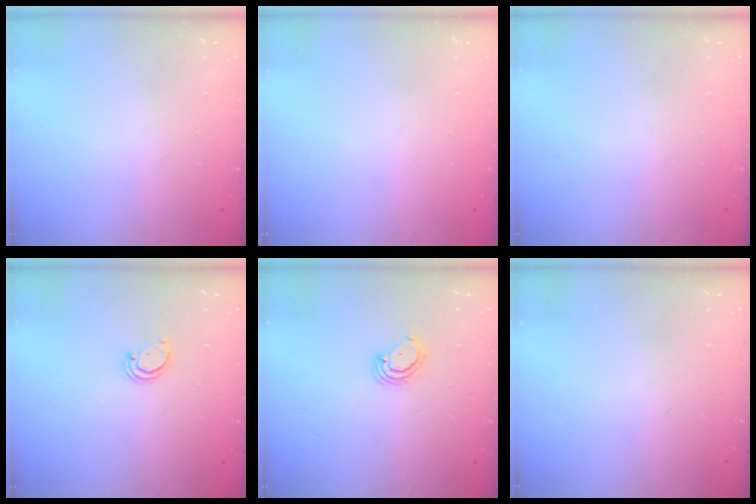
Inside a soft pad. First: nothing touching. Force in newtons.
{"total": 0.0}
{"total": 0.0}
{"total": 2.2, "press": 2.2, "slide": 0.2}
{"total": 2.9, "press": 2.9, "slide": 0.2}
{"total": 0.0}